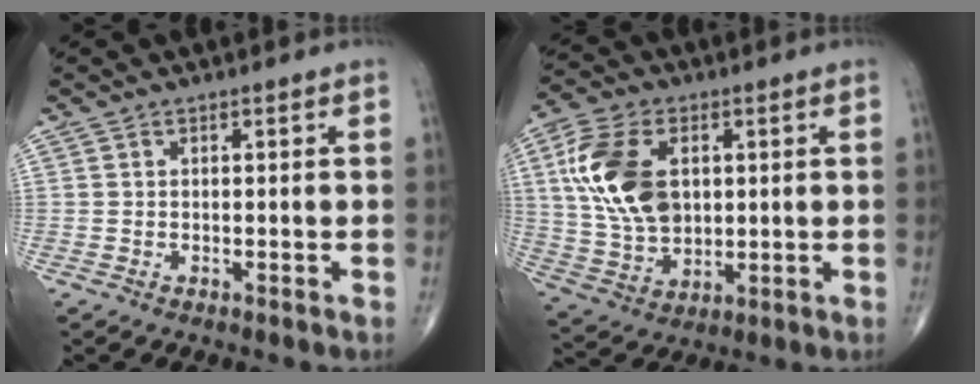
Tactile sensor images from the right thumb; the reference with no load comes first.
{"total": 15.8, "force": [3.5, 10.1, 11.7], "torque": [-0.221, -0.004, 0.071]}